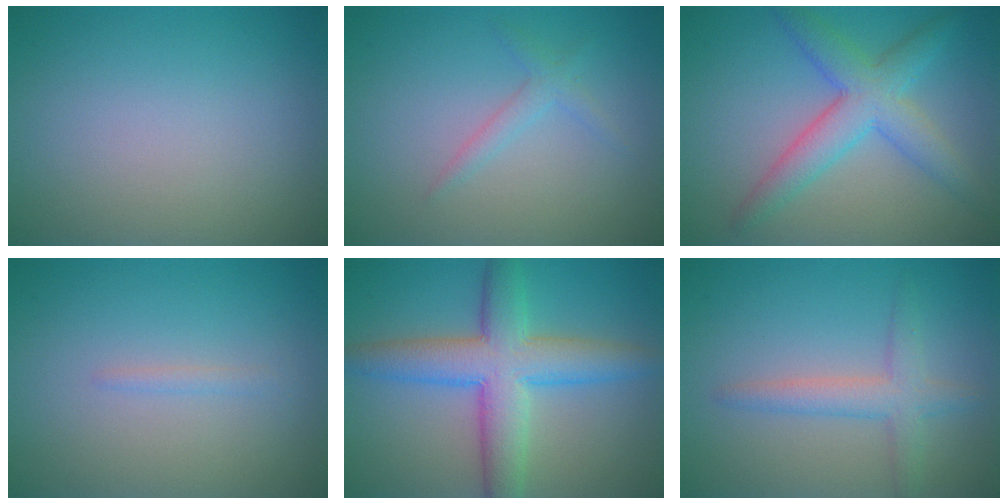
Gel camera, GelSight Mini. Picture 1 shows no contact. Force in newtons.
{"total": 1.4, "press": 1.4, "slide": 0.1}
{"total": 5.2, "press": 5.2, "slide": 0.1}
{"total": 0.8, "press": 0.7, "slide": 0.1}
{"total": 7.2, "press": 7.2, "slide": 0.1}
{"total": 2.9, "press": 2.9, "slide": 0.2}